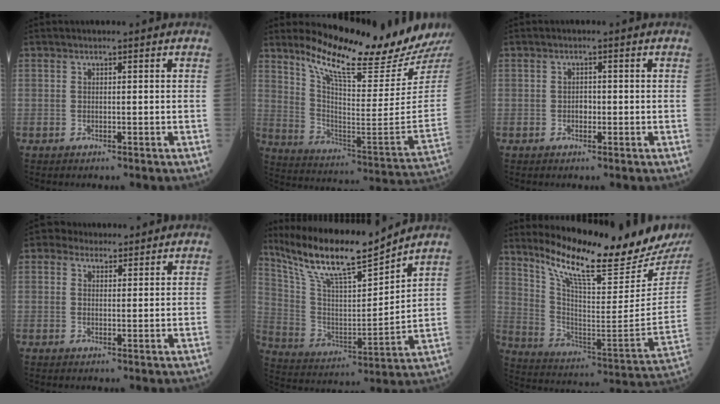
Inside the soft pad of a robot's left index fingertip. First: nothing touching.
{"total": 18.8, "force": [16.8, -0.8, 8.5], "torque": [-0.147, -0.093, 0.257]}
{"total": 1.2, "force": [-0.3, 0.9, 0.8], "torque": [-0.013, 0.003, -0.006]}
{"total": 3.7, "force": [2.9, 2.1, 0.7], "torque": [-0.009, 0.017, 0.045]}
{"total": 16.1, "force": [13.8, 1.1, 8.1], "torque": [-0.163, 0.003, 0.260]}
{"total": 21.2, "force": [18.3, 0.3, 10.6], "torque": [-0.179, -0.087, 0.281]}